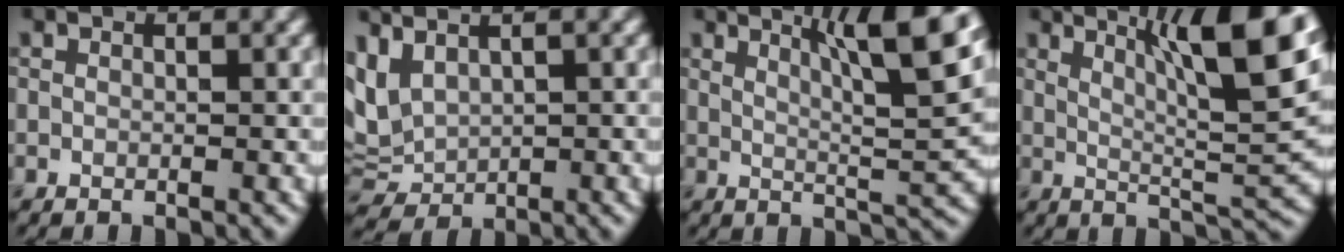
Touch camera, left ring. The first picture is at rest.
{"total": 5.8, "force": [2.1, 3.7, 4.0], "torque": [-0.097, 0.006, 0.052]}
{"total": 9.3, "force": [4.7, 1.9, 7.8], "torque": [-0.092, 0.015, 0.070]}
{"total": 11.4, "force": [5.4, 2.5, 9.8], "torque": [-0.126, 0.013, 0.086]}